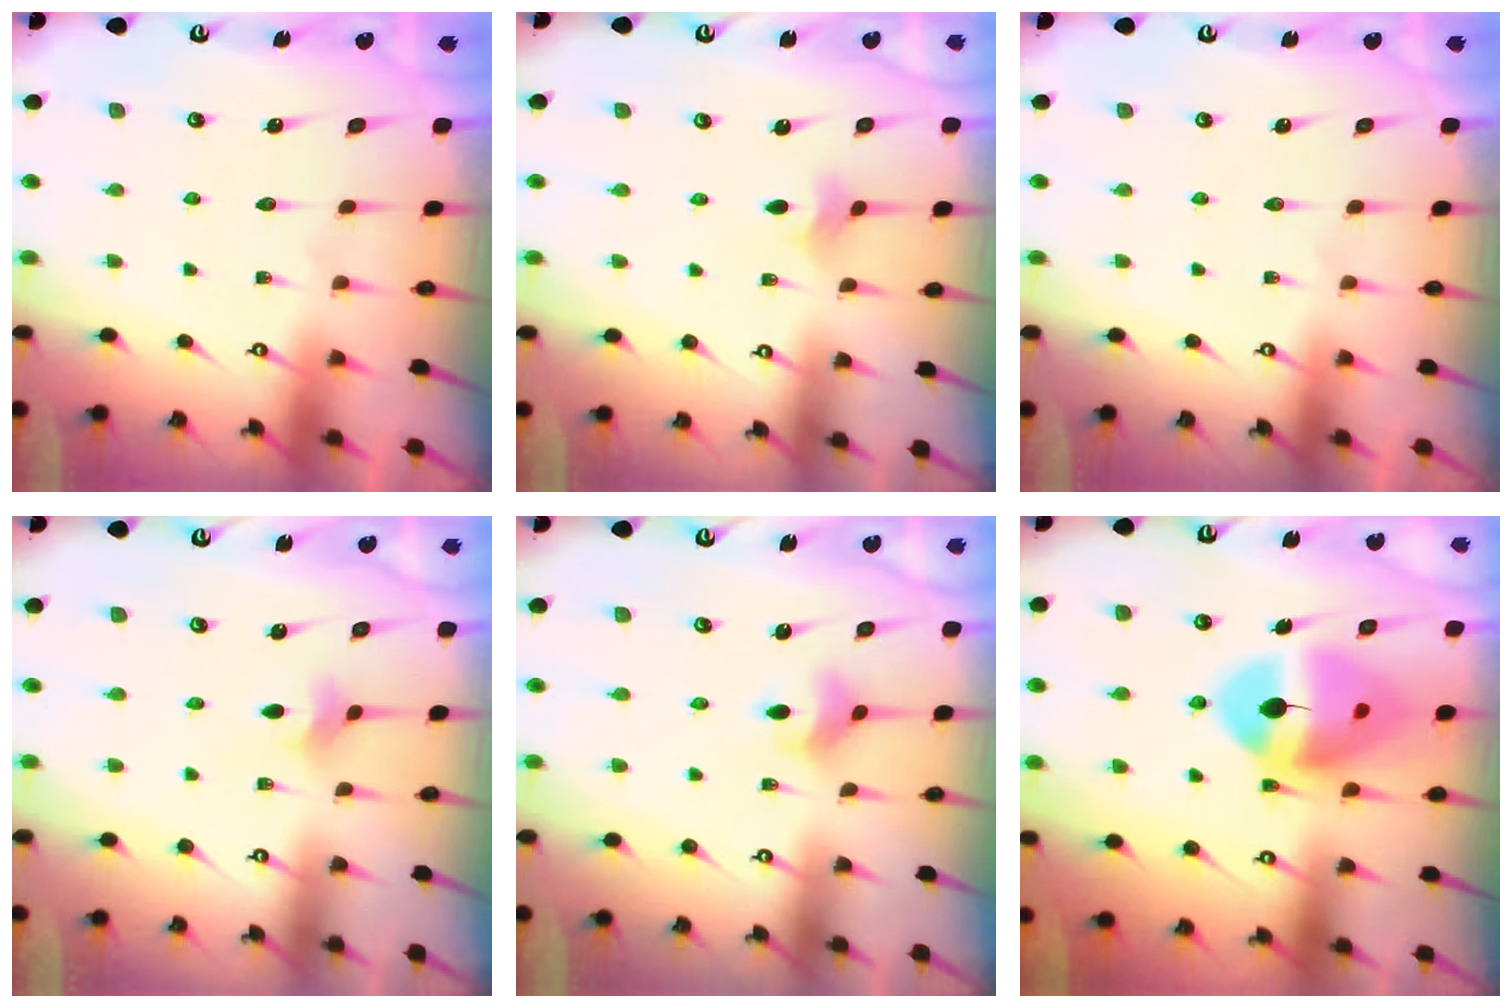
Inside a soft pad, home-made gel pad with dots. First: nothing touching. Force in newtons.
{"total": 2.4, "press": 2.4, "slide": 0.5}
{"total": 0.0}
{"total": 3.1, "press": 3.1, "slide": 0.6}
{"total": 4.5, "press": 4.5, "slide": 0.6}
{"total": 13.6, "press": 13.5, "slide": 1.7}